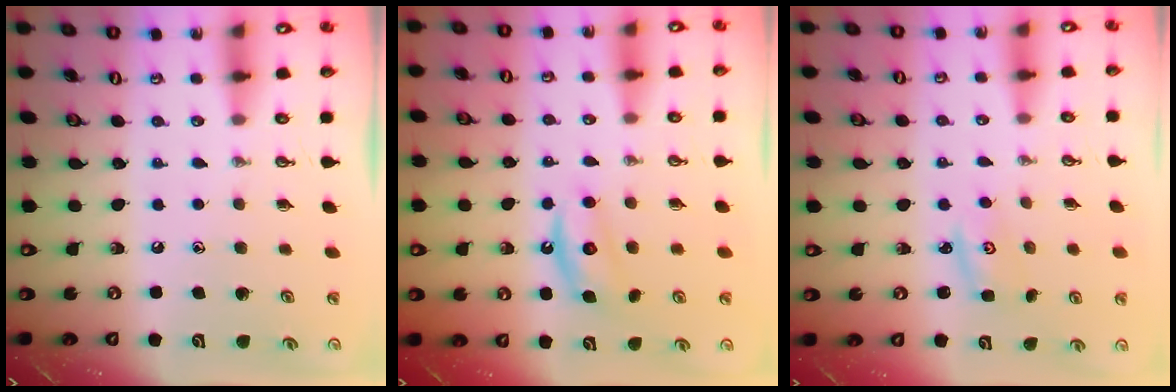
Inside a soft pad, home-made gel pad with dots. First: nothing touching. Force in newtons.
{"total": 5.6, "press": 5.5, "slide": 0.9}
{"total": 2.3, "press": 2.3, "slide": 0.3}